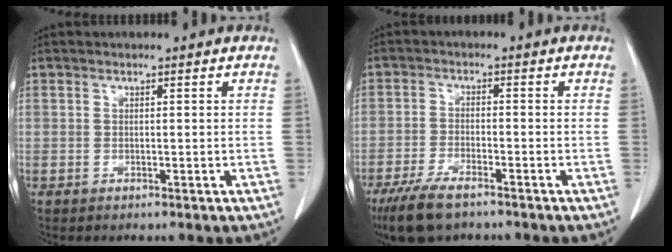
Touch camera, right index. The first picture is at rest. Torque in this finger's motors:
{"motor_torque": [0.37, -0.35, 0.14, 0.01]}